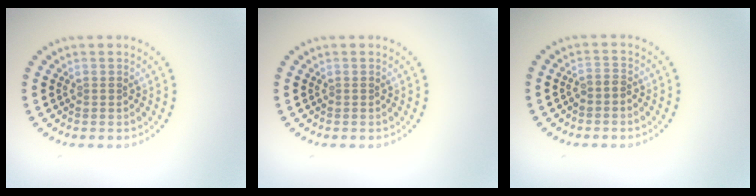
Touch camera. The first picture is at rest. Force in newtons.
{"total": 0.0}
{"total": 0.8, "press": 0.4, "slide": 0.7}